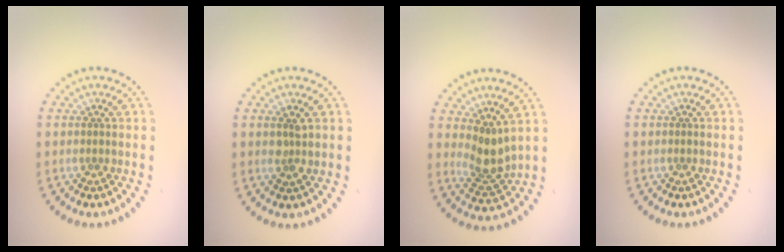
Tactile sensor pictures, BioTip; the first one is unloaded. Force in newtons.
{"total": 1.3, "press": 1.3, "slide": 0.3}
{"total": 2.8, "press": 2.2, "slide": 1.8}
{"total": 0.0}